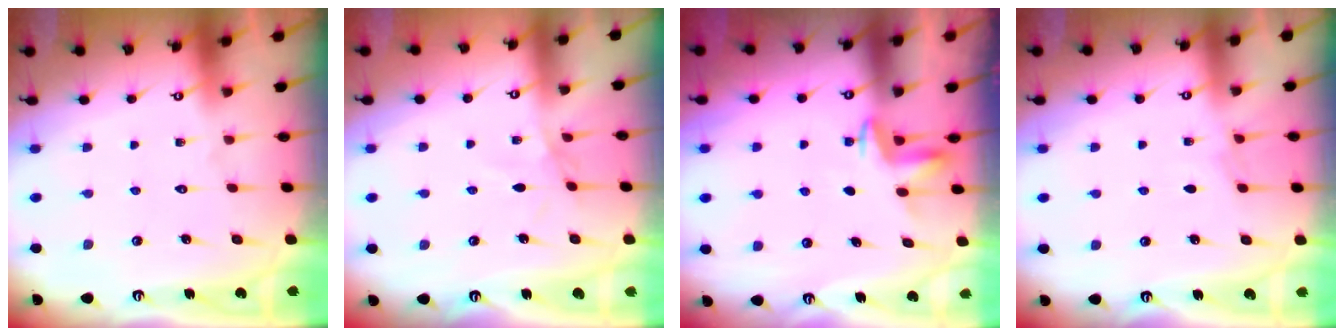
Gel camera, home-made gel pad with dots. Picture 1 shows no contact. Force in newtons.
{"total": 2.2, "press": 2.1, "slide": 0.5}
{"total": 3.7, "press": 3.6, "slide": 0.4}
{"total": 2.3, "press": 2.3, "slide": 0.4}